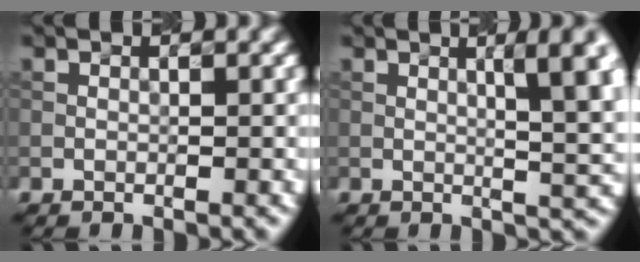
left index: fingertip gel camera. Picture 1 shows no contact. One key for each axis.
{"total": 6.5, "fx": 1.7, "fy": 1.7, "fz": 6.1, "tx": -0.062, "ty": 0.005, "tz": 0.026}